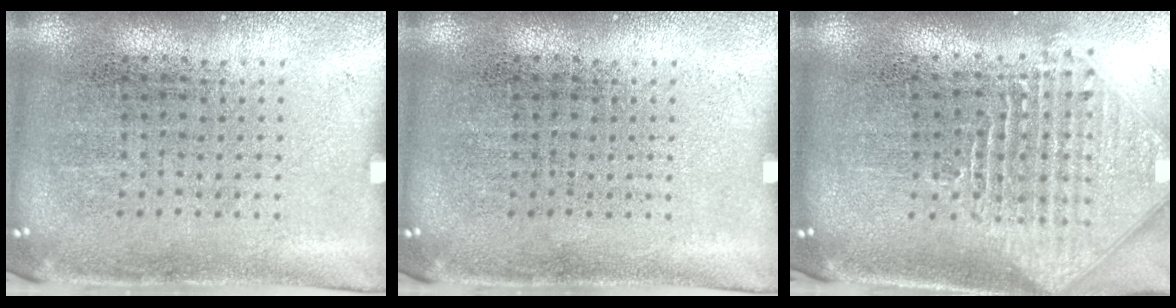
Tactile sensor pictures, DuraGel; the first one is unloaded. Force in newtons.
{"total": 0.0}
{"total": 2.5, "press": 1.9, "slide": 1.7}